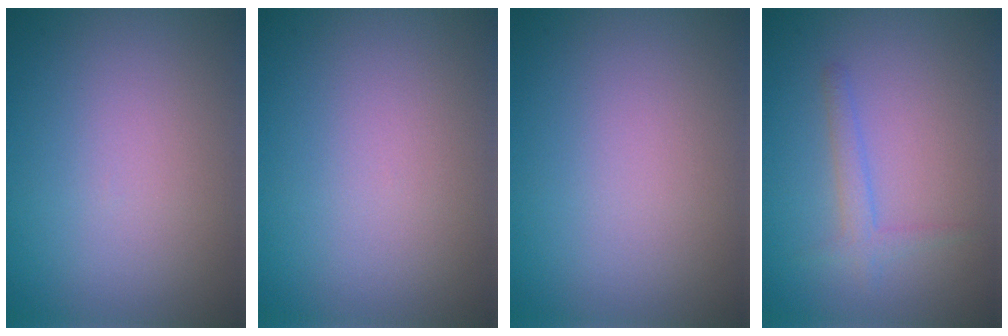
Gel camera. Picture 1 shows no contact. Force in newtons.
{"total": 0.0}
{"total": 0.0}
{"total": 1.6, "press": 1.6, "slide": 0.1}